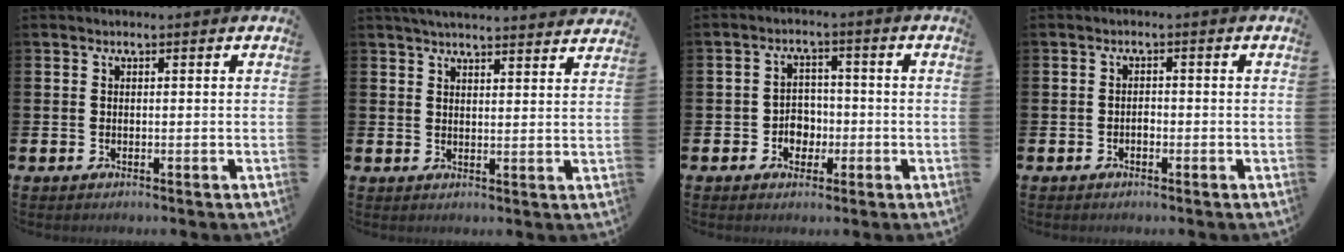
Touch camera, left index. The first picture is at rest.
{"total": 4.1, "force": [4.1, 0.0, 0.6], "torque": [-0.016, -0.021, 0.074]}
{"total": 3.4, "force": [-1.2, 2.9, 1.3], "torque": [-0.020, 0.002, -0.032]}
{"total": 1.0, "force": [-0.5, 0.7, 0.6], "torque": [-0.008, -0.001, -0.012]}